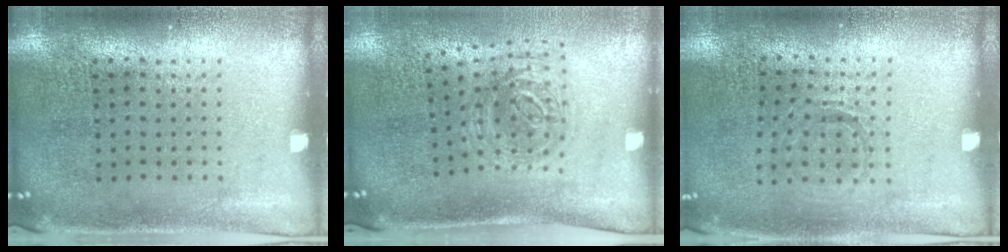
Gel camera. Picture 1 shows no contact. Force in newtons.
{"total": 1.1, "press": 1.0, "slide": 0.4}
{"total": 0.8, "press": 0.8, "slide": 0.0}